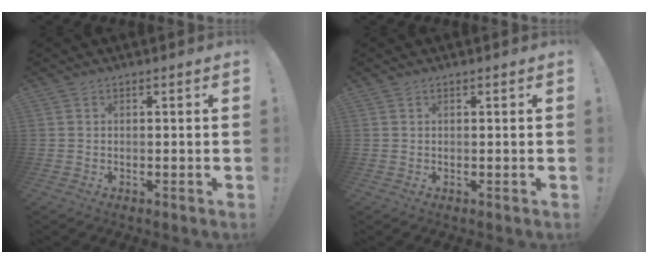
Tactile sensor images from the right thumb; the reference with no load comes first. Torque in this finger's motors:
{"motor_torque": [-0.15, 0.07, 0.04, -0.13, 0.07]}